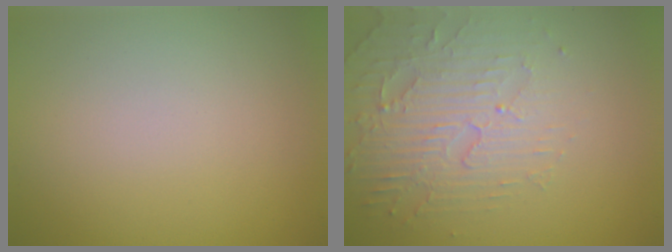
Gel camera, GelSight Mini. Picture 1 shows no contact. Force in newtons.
{"total": 4.7, "press": 3.4, "slide": 3.3}